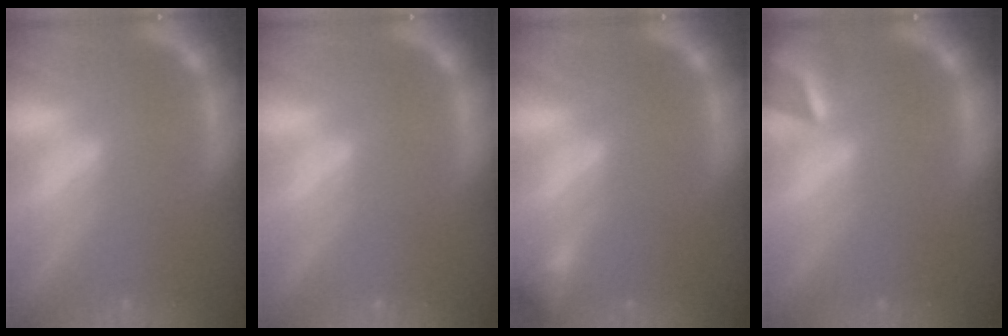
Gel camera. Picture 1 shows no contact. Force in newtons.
{"total": 0.0}
{"total": 1.4}
{"total": 3.4}